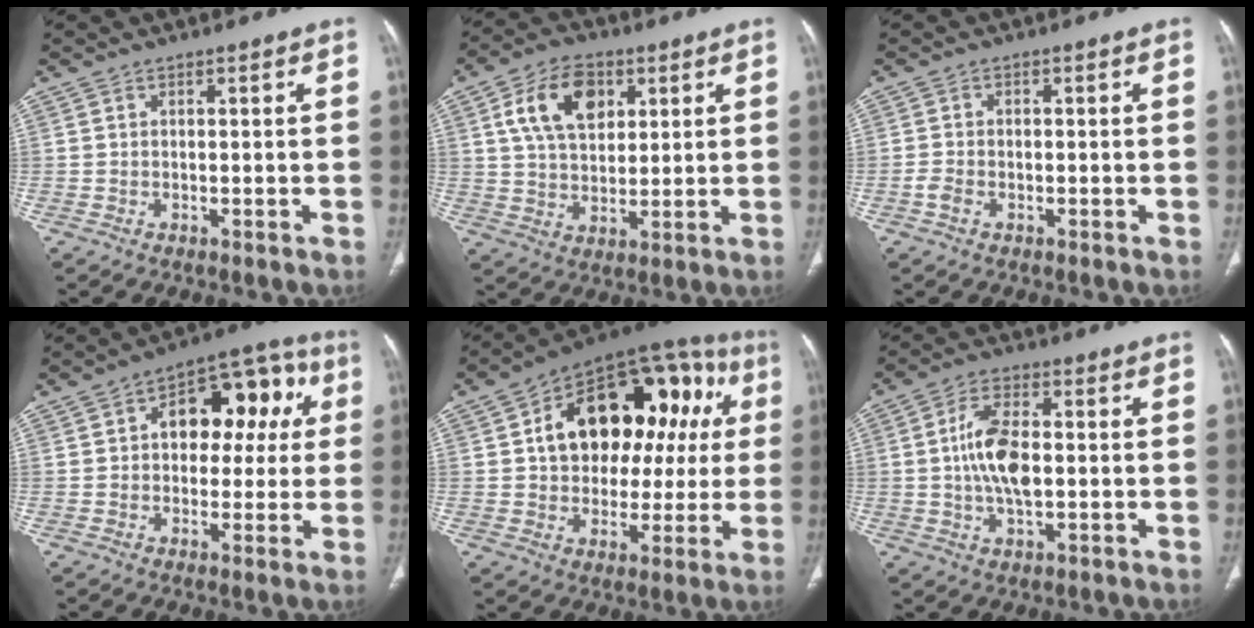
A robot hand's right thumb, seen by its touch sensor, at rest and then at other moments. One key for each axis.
{"total": 12.5, "fx": 4.6, "fy": 8.2, "fz": 8.4, "tx": -0.123, "ty": -0.008, "tz": 0.082}
{"total": 1.9, "fx": -0.9, "fy": 1.2, "fz": 1.2, "tx": -0.028, "ty": 0.006, "tz": -0.018}
{"total": 15.1, "fx": 2.9, "fy": 9.4, "fz": 11.4, "tx": -0.102, "ty": 0.039, "tz": 0.035}
{"total": 24.4, "fx": 4.7, "fy": 15.6, "fz": 18.2, "tx": -0.211, "ty": 0.043, "tz": 0.068}
{"total": 9.7, "fx": 0.1, "fy": 4.8, "fz": 8.4, "tx": -0.160, "ty": 0.005, "tz": 0.000}